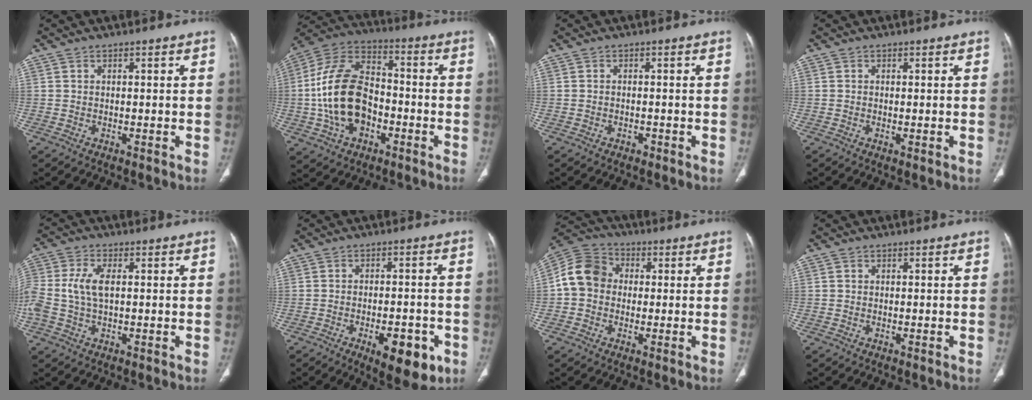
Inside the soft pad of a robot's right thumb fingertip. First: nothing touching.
{"total": 18.2, "force": [-3.2, 11.8, 13.4], "torque": [-0.250, 0.036, -0.056]}
{"total": 0.9, "force": [-0.6, 0.7, 0.3], "torque": [-0.006, 0.003, -0.011]}
{"total": 0.7, "force": [-0.1, 0.3, 0.7], "torque": [-0.017, -0.004, -0.003]}
{"total": 8.4, "force": [0.5, 4.6, 7.0], "torque": [-0.181, 0.013, 0.012]}
{"total": 10.7, "force": [-4.7, 4.6, 8.4], "torque": [-0.098, 0.013, -0.058]}
{"total": 9.9, "force": [0.1, 8.5, 5.1], "torque": [-0.084, 0.029, -0.013]}
{"total": 0.0}